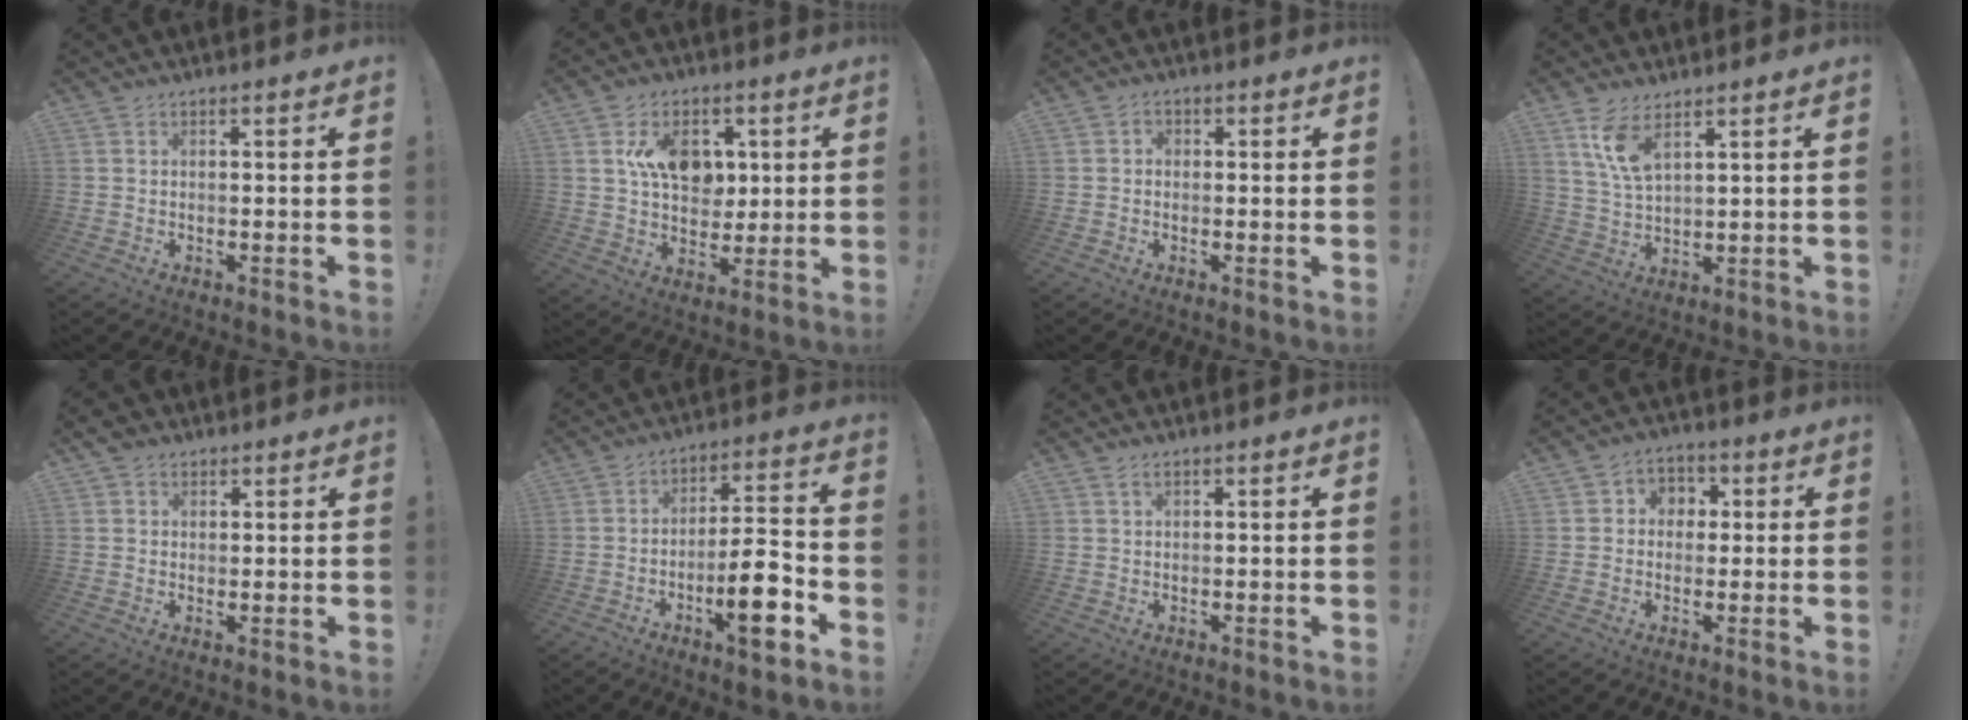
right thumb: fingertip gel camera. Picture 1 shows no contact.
{"total": 12.7, "force": [4.1, 9.6, 7.3], "torque": [-0.108, -0.007, 0.084]}
{"total": 1.8, "force": [-0.4, 1.3, 1.2], "torque": [-0.023, 0.008, -0.008]}
{"total": 8.3, "force": [5.2, 3.1, 5.7], "torque": [-0.111, -0.024, 0.094]}
{"total": 3.5, "force": [2.1, 2.5, 1.2], "torque": [-0.019, -0.006, 0.041]}
{"total": 13.4, "force": [-5.7, 3.3, 11.7], "torque": [-0.167, 0.021, -0.093]}
{"total": 1.2, "force": [0.8, 0.5, 0.7], "torque": [-0.007, -0.003, 0.014]}
{"total": 5.4, "force": [-0.5, 5.2, 1.4], "torque": [-0.008, 0.014, -0.009]}